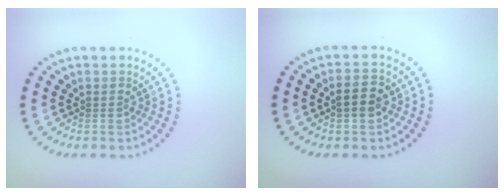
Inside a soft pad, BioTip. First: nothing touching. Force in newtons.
{"total": 2.5, "press": 2.5, "slide": 0.1}